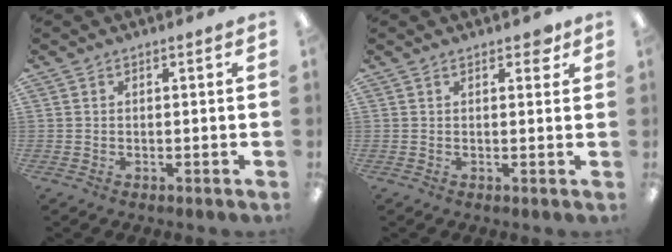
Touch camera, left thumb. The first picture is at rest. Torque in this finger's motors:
{"motor_torque": [0.37, 0.18, 0.28, -0.31, 0.00]}